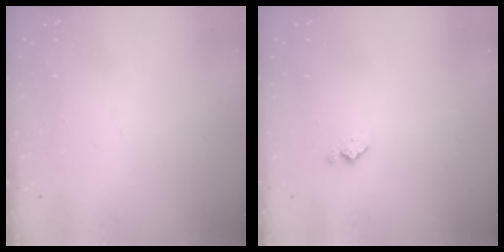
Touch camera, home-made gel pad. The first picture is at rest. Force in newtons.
{"total": 4.6, "press": 4.6, "slide": 0.7}